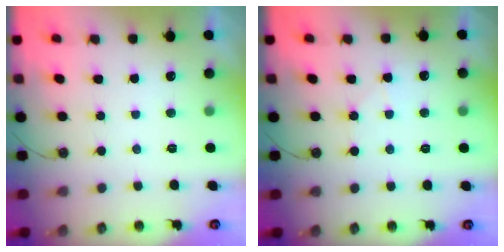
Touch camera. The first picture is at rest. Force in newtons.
{"total": 3.6, "press": 3.5, "slide": 0.6}